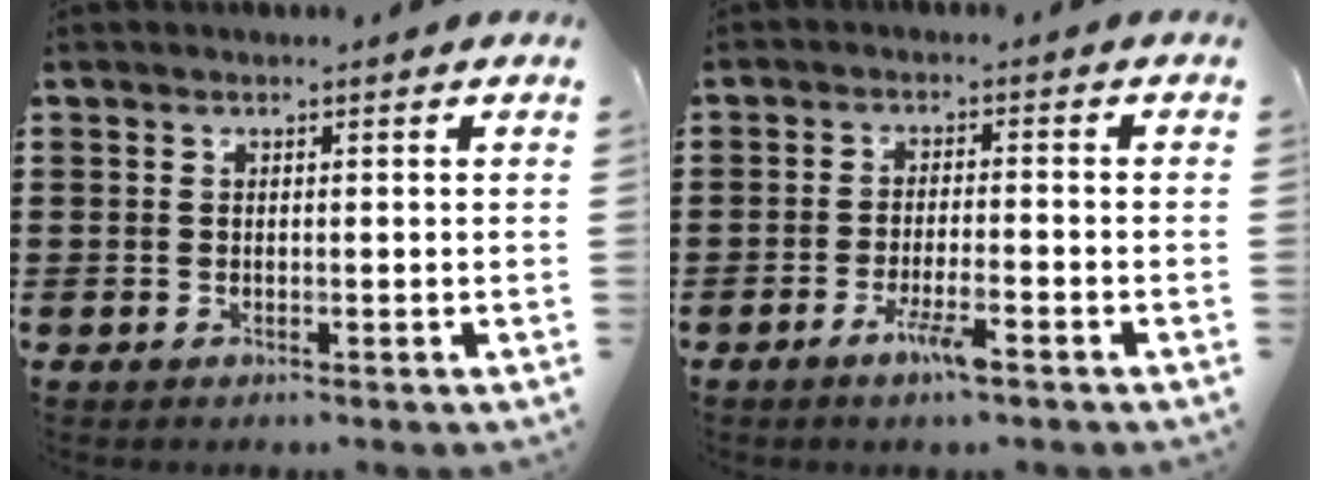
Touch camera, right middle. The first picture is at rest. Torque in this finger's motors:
{"motor_torque": [0.72, -0.71, 0.35, 0.10]}